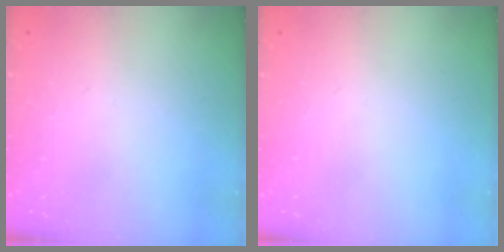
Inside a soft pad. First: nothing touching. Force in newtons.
{"total": 0.0}